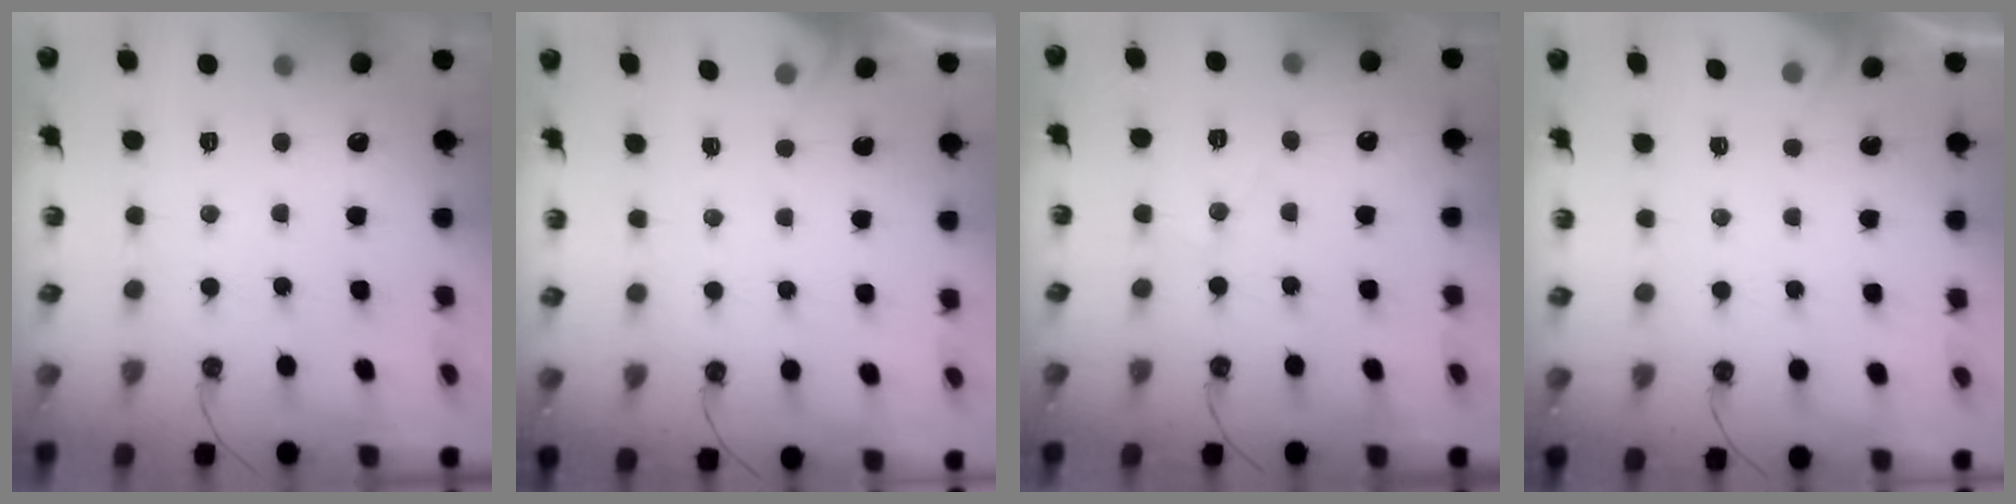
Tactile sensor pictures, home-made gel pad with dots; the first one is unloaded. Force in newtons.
{"total": 2.2, "press": 2.2, "slide": 0.4}
{"total": 5.2, "press": 5.2, "slide": 0.9}
{"total": 2.5, "press": 2.5, "slide": 0.4}